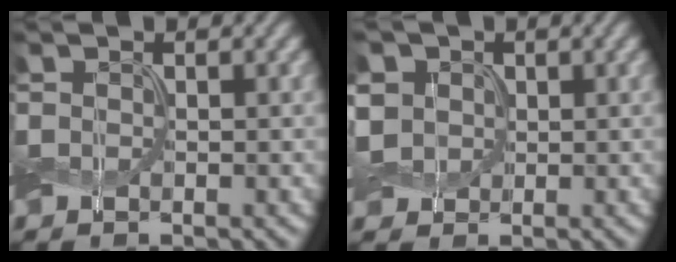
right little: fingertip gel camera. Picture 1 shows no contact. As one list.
[{"total": 3.8, "force": [0.7, 3.3, 1.6], "torque": [-0.061, 0.016, 0.004]}]